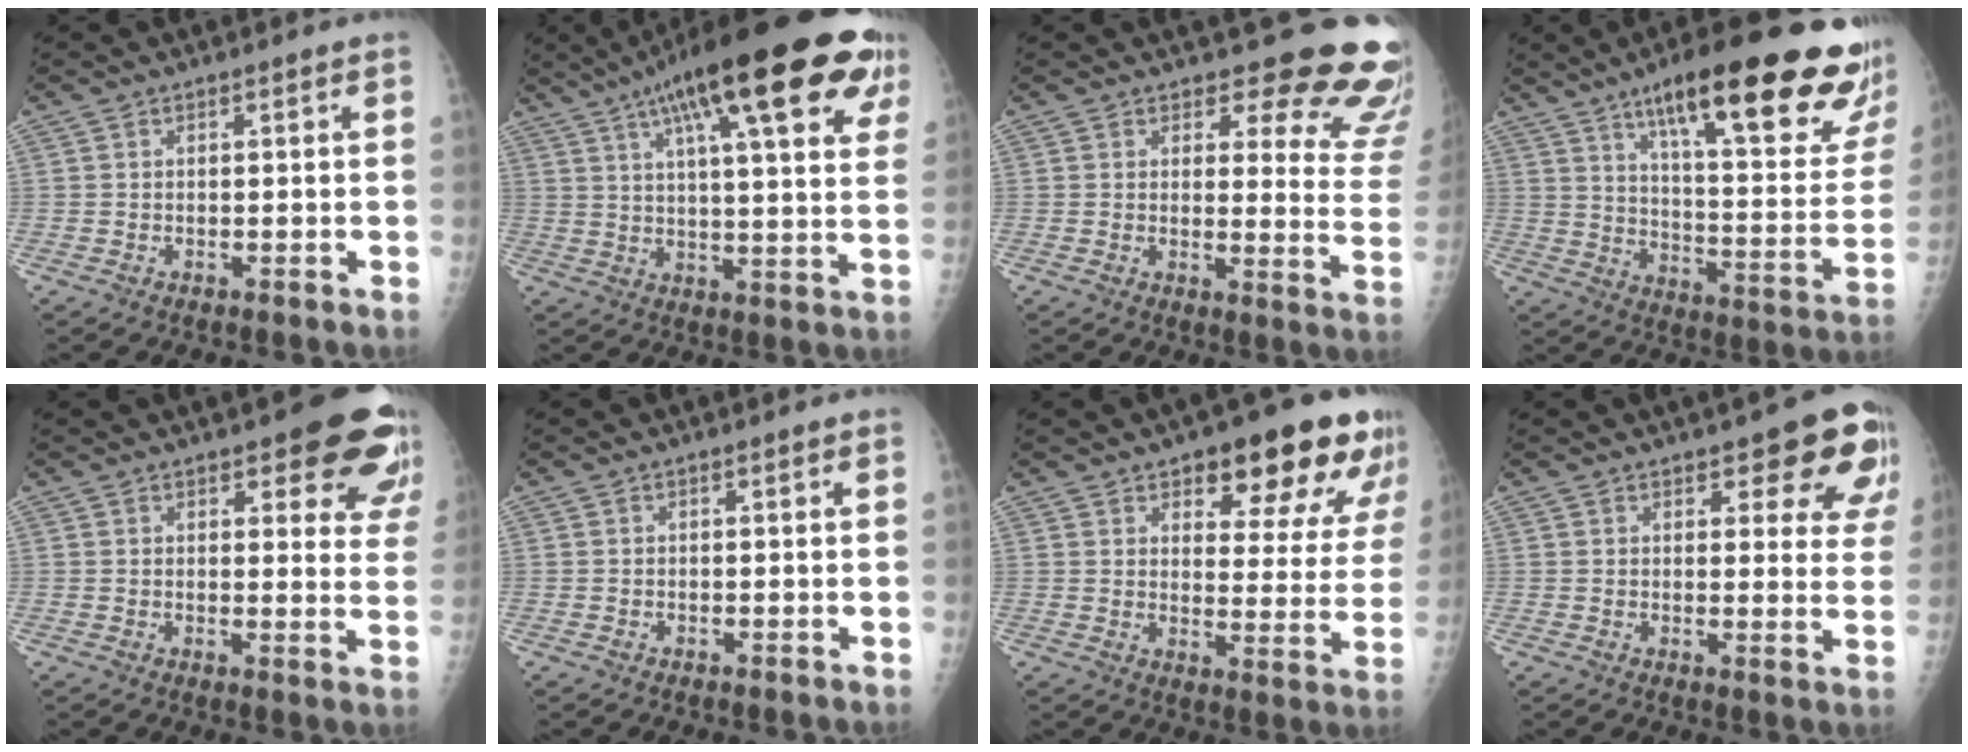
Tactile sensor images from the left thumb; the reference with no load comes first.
{"total": 26.2, "force": [13.9, 6.9, 21.1], "torque": [-0.301, 0.000, 0.191]}
{"total": 15.4, "force": [13.5, 5.1, 5.6], "torque": [-0.006, -0.116, 0.128]}
{"total": 29.8, "force": [18.6, 6.1, 22.5], "torque": [-0.271, -0.056, 0.270]}
{"total": 12.3, "force": [8.2, 4.4, 8.0], "torque": [-0.049, -0.040, 0.083]}
{"total": 0.0}
{"total": 17.6, "force": [11.0, 7.1, 11.8], "torque": [-0.095, -0.046, 0.145]}
{"total": 11.6, "force": [7.1, 4.4, 8.0], "torque": [-0.050, -0.034, 0.076]}